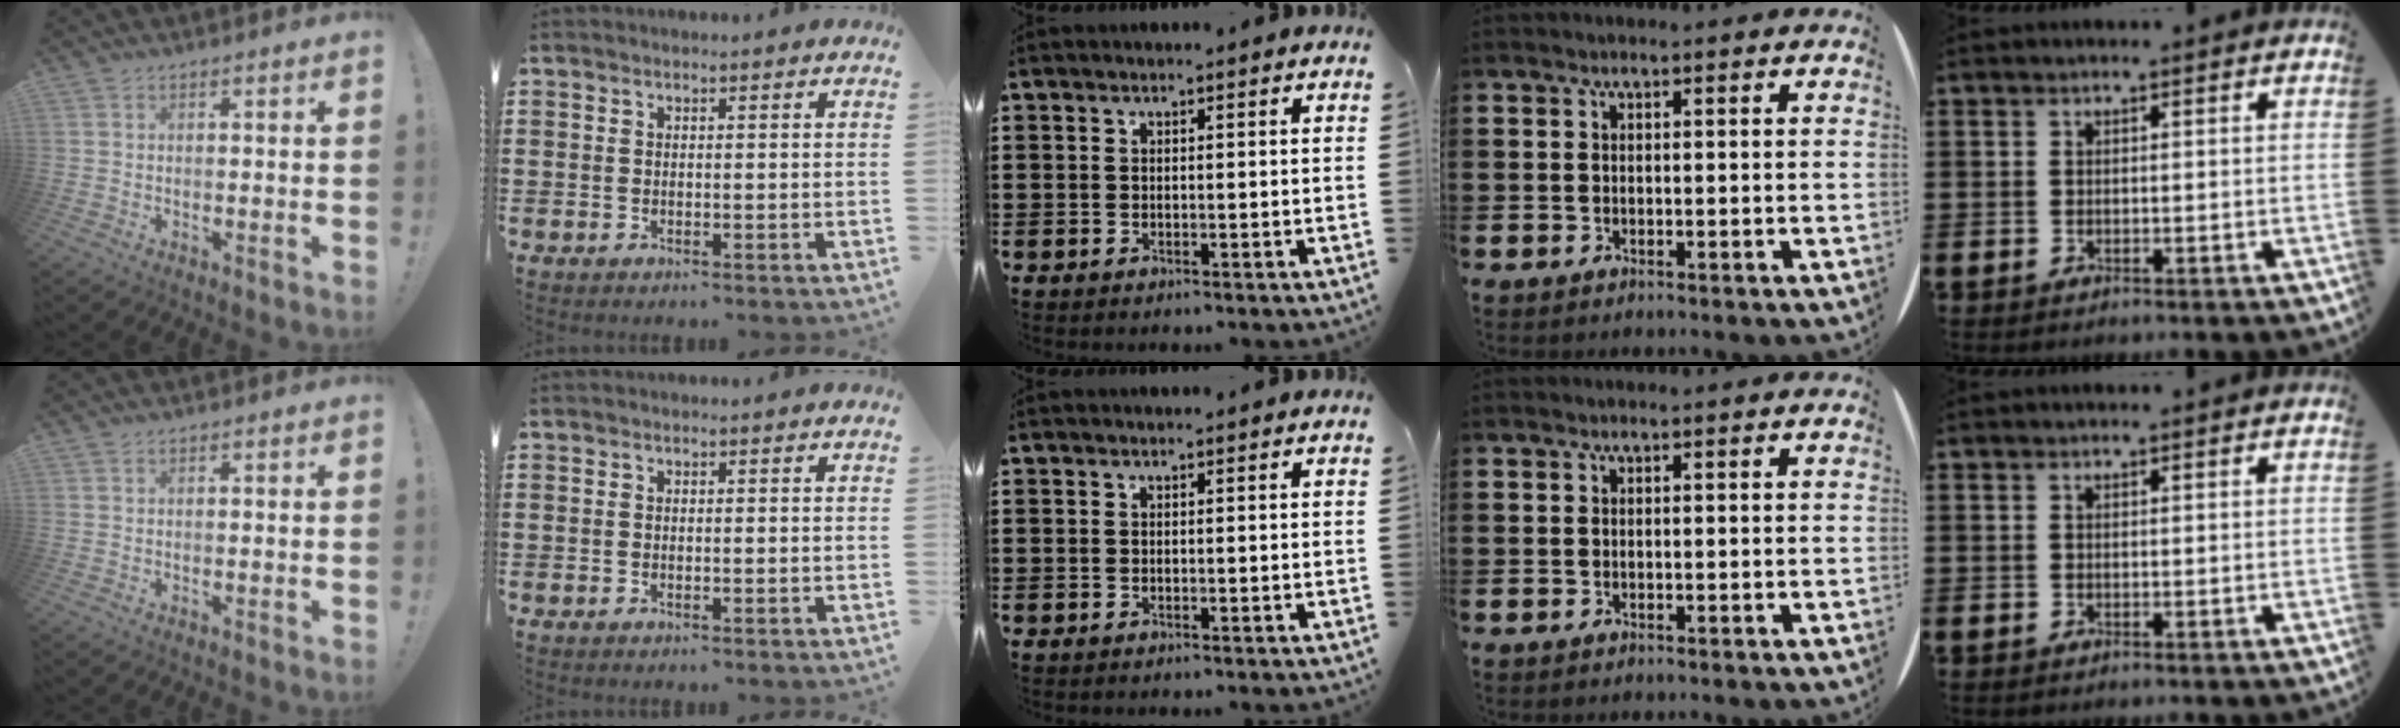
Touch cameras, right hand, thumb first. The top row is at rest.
{}